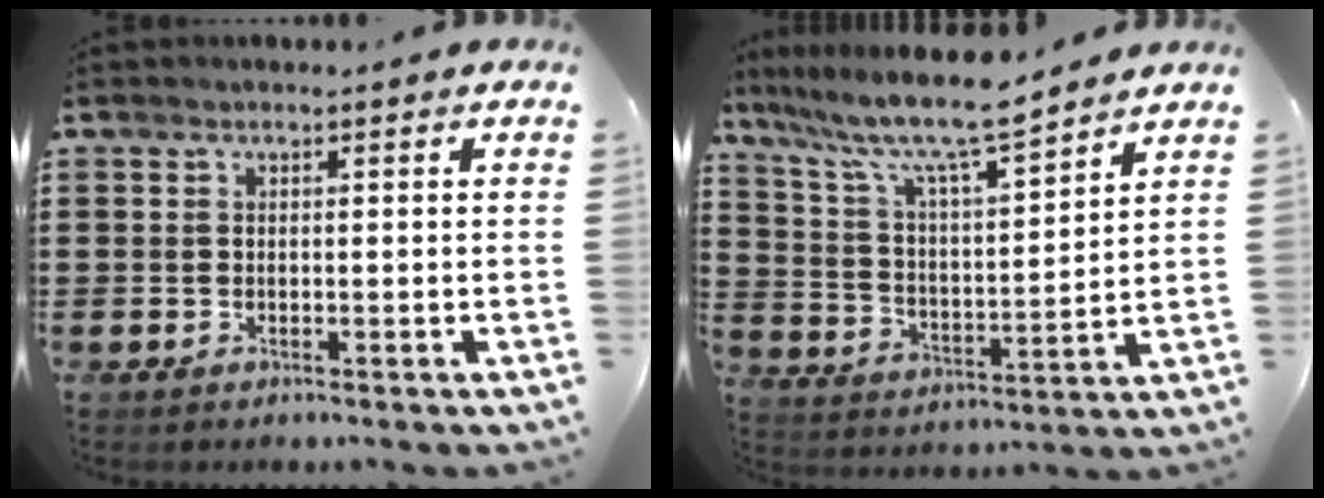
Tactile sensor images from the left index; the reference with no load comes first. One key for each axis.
{"total": 9.6, "fx": 8.0, "fy": 0.8, "fz": 5.1, "tx": -0.132, "ty": -0.045, "tz": 0.134}